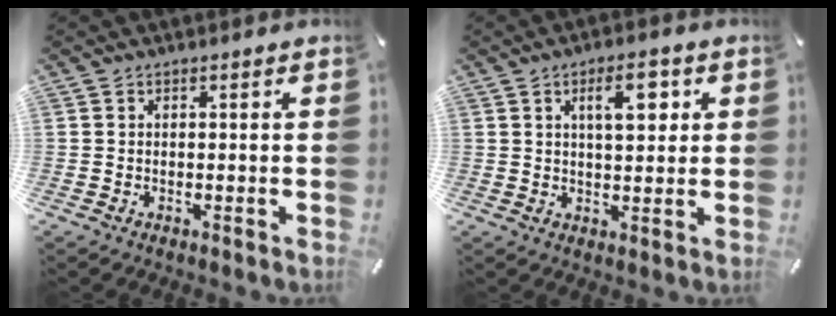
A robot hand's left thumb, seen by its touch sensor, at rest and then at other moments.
{"total": 7.5, "force": [2.8, 3.2, 6.2], "torque": [-0.089, -0.008, 0.039]}